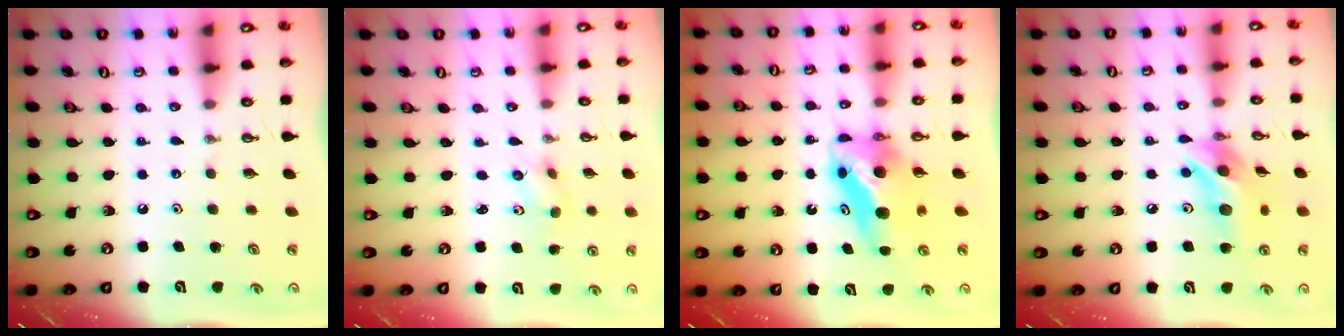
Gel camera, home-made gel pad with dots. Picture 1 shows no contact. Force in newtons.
{"total": 2.9, "press": 2.7, "slide": 1.2}
{"total": 9.4, "press": 9.0, "slide": 2.7}
{"total": 13.1, "press": 13.1, "slide": 0.8}